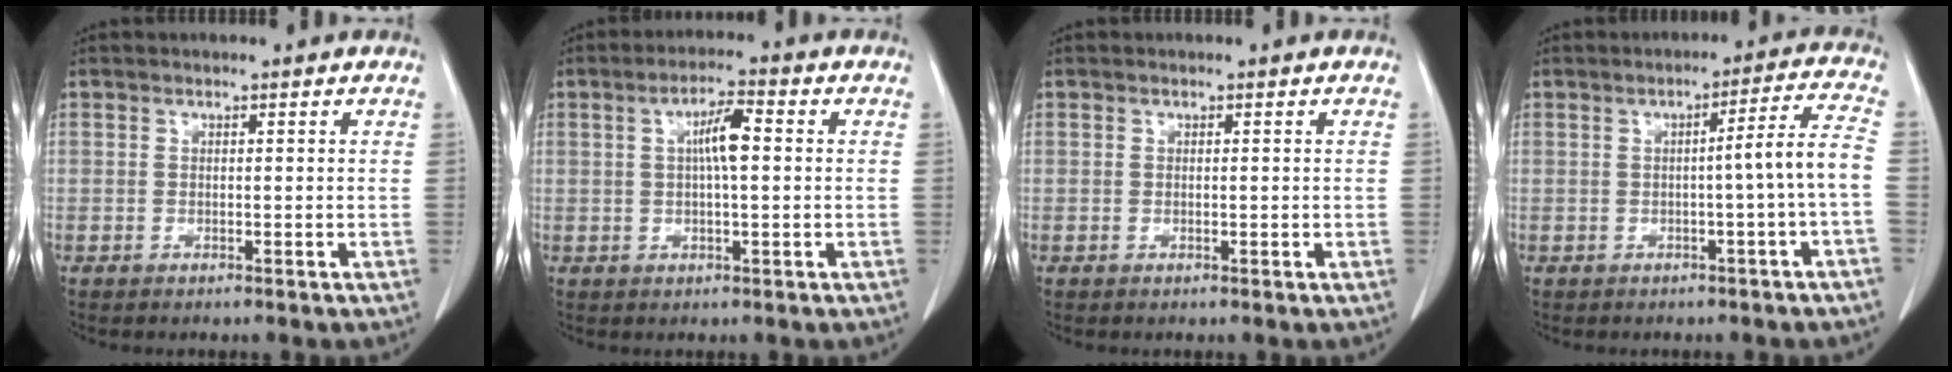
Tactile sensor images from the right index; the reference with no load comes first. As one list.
[{"total": 5.8, "force": [0.9, 1.3, 5.6], "torque": [-0.107, 0.012, 0.016]}, {"total": 0.9, "force": [-0.1, 0.4, 0.8], "torque": [-0.022, 0.000, 0.001]}, {"total": 7.0, "force": [-1.2, -0.9, 6.9], "torque": [-0.096, 0.016, -0.014]}]